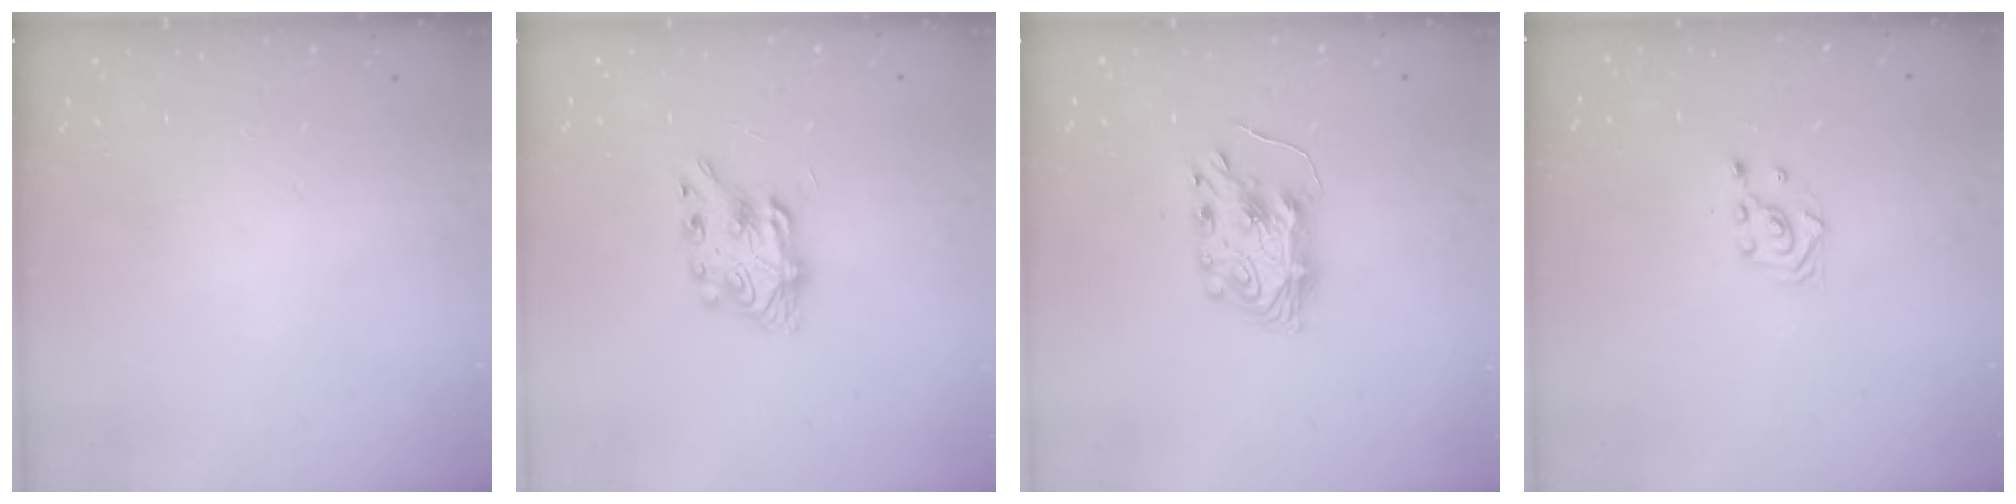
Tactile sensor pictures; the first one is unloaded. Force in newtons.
{"total": 8.6, "press": 8.5, "slide": 0.8}
{"total": 8.1, "press": 8.1, "slide": 0.5}
{"total": 2.3, "press": 2.3, "slide": 0.3}